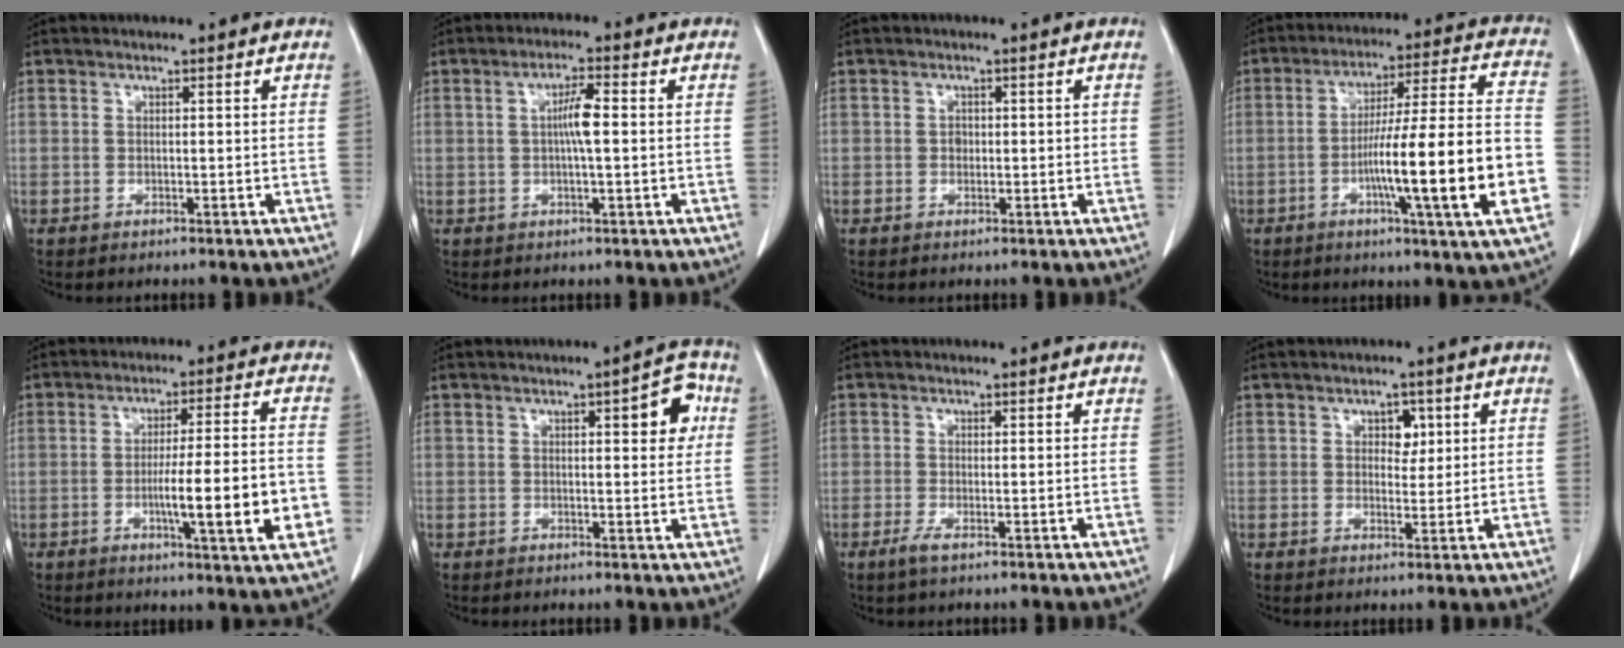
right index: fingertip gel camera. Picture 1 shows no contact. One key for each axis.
{"total": 4.1, "fx": 0.1, "fy": 0.3, "fz": 4.1, "tx": -0.075, "ty": 0.005, "tz": 0.002}
{"total": 1.3, "fx": -0.1, "fy": 1.0, "fz": 0.7, "tx": -0.010, "ty": 0.004, "tz": -0.002}
{"total": 19.0, "fx": -5.1, "fy": -0.2, "fz": 18.2, "tx": -0.264, "ty": 0.006, "tz": -0.080}
{"total": 12.4, "fx": -3.2, "fy": 0.3, "fz": 12.0, "tx": -0.179, "ty": -0.007, "tz": -0.050}
{"total": 5.8, "fx": 1.8, "fy": 1.6, "fz": 5.2, "tx": -0.059, "ty": 0.010, "tz": 0.016}
{"total": 1.6, "fx": -0.9, "fy": 0.1, "fz": 1.3, "tx": -0.028, "ty": -0.004, "tz": -0.019}
{"total": 3.0, "fx": 1.1, "fy": 2.0, "fz": 2.0, "tx": -0.022, "ty": 0.004, "tz": 0.016}